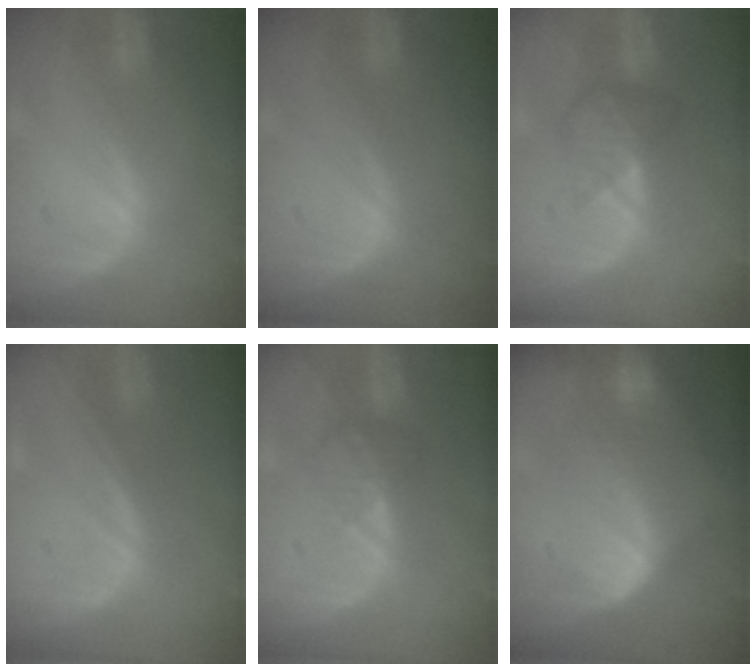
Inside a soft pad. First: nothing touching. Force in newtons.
{"total": 0.0}
{"total": 3.3, "press": 3.3, "slide": 0.2}
{"total": 0.0}
{"total": 2.4, "press": 2.4, "slide": 0.1}
{"total": 6.9, "press": 6.8, "slide": 1.4}